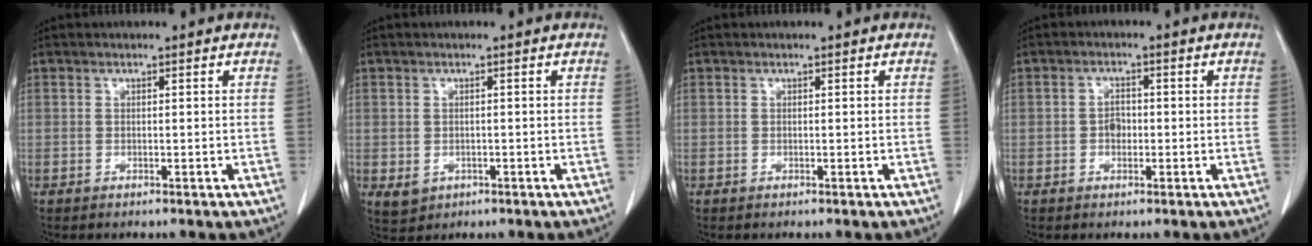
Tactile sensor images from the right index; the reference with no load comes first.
{"total": 2.6, "force": [-0.5, 2.4, 0.9], "torque": [-0.011, 0.000, 0.006]}
{"total": 0.0}
{"total": 2.1, "force": [-0.4, 1.4, 1.5], "torque": [-0.022, 0.005, -0.008]}